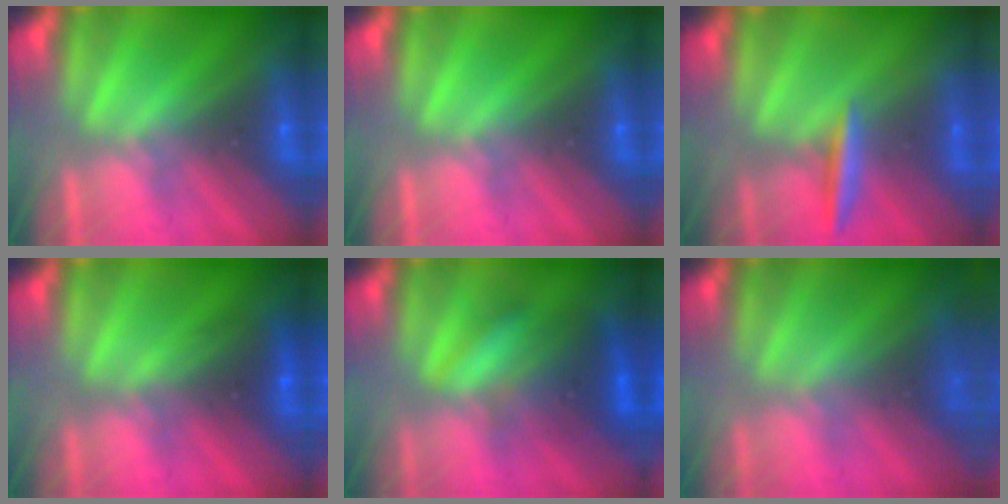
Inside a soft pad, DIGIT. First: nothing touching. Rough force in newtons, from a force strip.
{"total": 0.0}
{"total": 2.9}
{"total": 2.6}
{"total": 3.6}
{"total": 13.2}